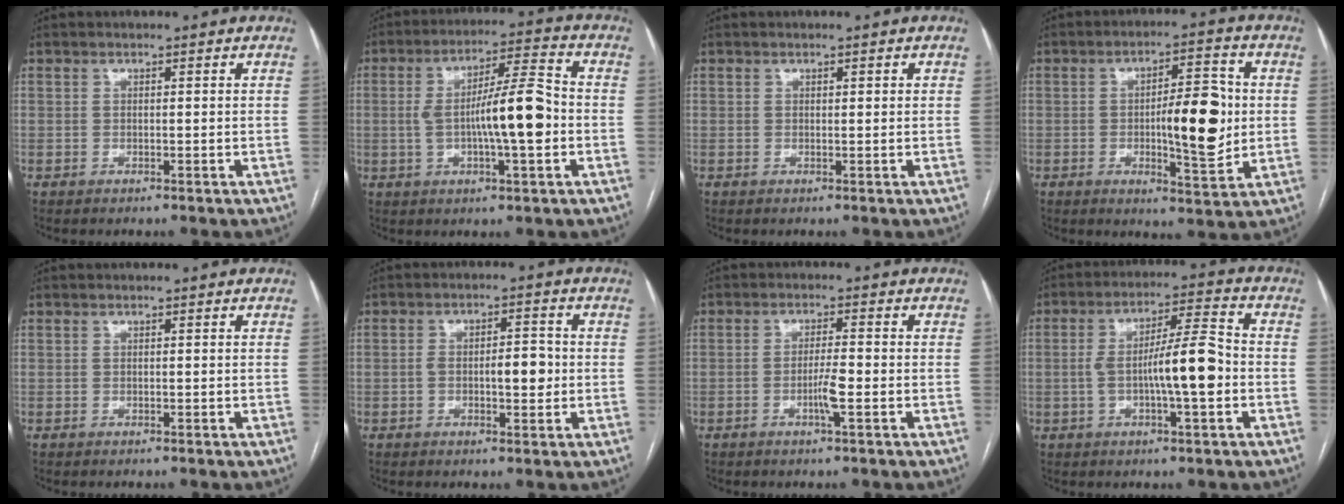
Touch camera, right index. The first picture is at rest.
{"total": 11.3, "force": [-1.3, 1.5, 11.1], "torque": [-0.191, 0.015, -0.023]}
{"total": 0.6, "force": [0.3, 0.1, 0.5], "torque": [-0.010, 0.002, 0.003]}
{"total": 11.2, "force": [-0.4, 3.0, 10.8], "torque": [-0.159, 0.005, -0.002]}
{"total": 0.0}
{"total": 5.4, "force": [-0.6, 2.0, 5.0], "torque": [-0.084, 0.012, -0.006]}
{"total": 3.6, "force": [-1.2, 0.0, 3.4], "torque": [-0.065, -0.004, -0.023]}
{"total": 10.3, "force": [-1.6, 1.2, 10.1], "torque": [-0.175, 0.016, -0.031]}